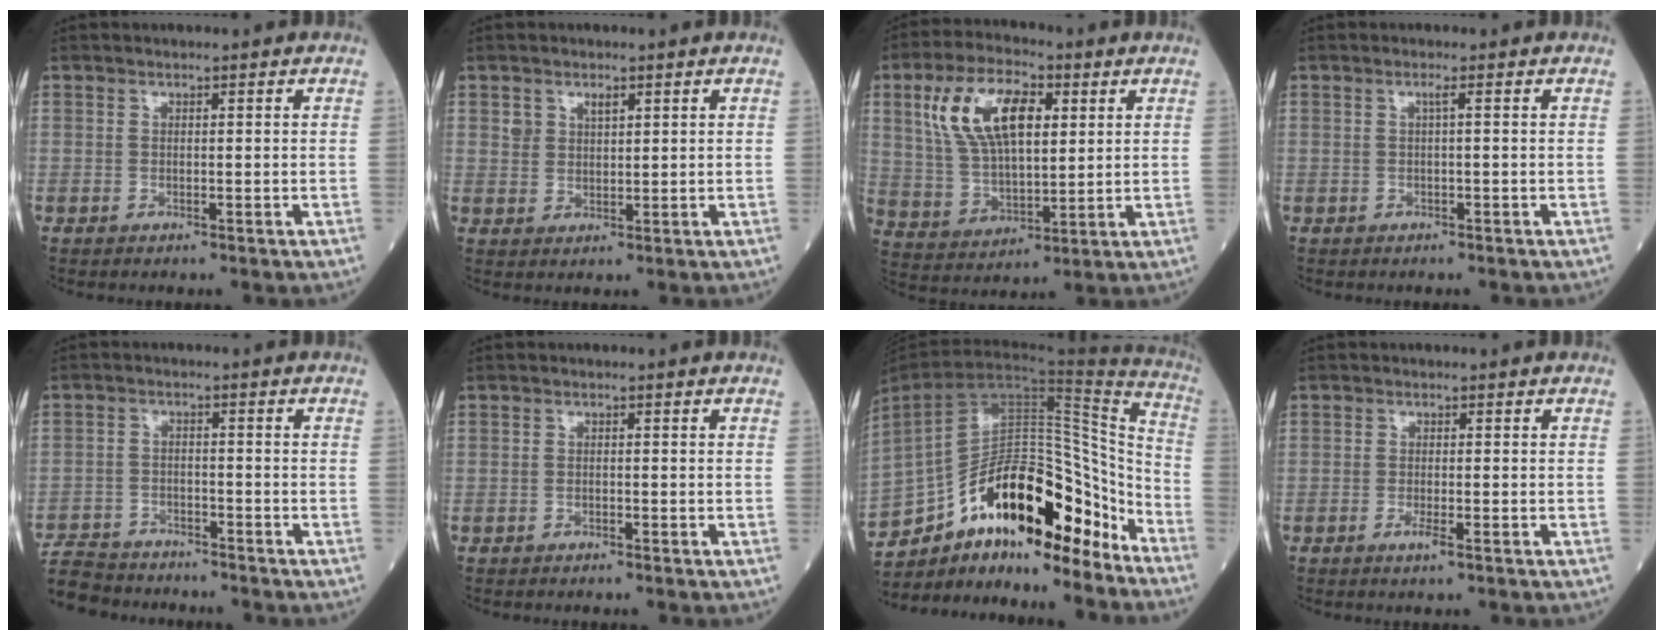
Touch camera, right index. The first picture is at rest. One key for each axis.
{"total": 2.6, "fx": 1.6, "fy": 1.6, "fz": 1.3, "tx": -0.025, "ty": 0.004, "tz": 0.033}
{"total": 13.6, "fx": 4.8, "fy": 6.0, "fz": 11.2, "tx": -0.231, "ty": 0.023, "tz": 0.093}
{"total": 0.9, "fx": 0.2, "fy": -0.4, "fz": 0.8, "tx": -0.013, "ty": 0.000, "tz": 0.003}
{"total": 9.0, "fx": -8.5, "fy": 2.5, "fz": 1.4, "tx": -0.030, "ty": 0.000, "tz": -0.144}
{"total": 0.0}
{"total": 26.0, "fx": -16.5, "fy": 9.5, "fz": 17.6, "tx": -0.314, "ty": 0.027, "tz": -0.262}
{"total": 1.5, "fx": -0.7, "fy": -0.1, "fz": 1.3, "tx": -0.026, "ty": -0.004, "tz": -0.013}